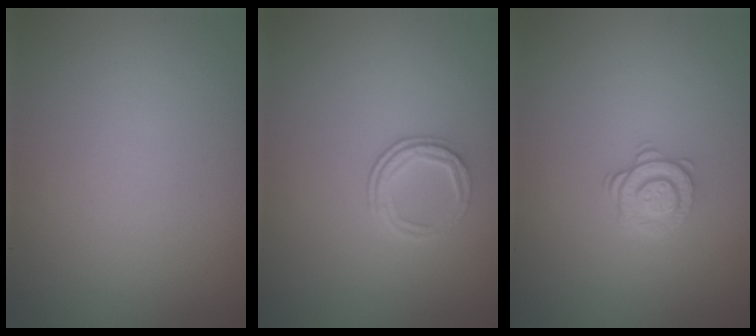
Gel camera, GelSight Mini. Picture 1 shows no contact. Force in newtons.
{"total": 2.1, "press": 1.4, "slide": 1.5}
{"total": 1.7, "press": 1.3, "slide": 1.1}